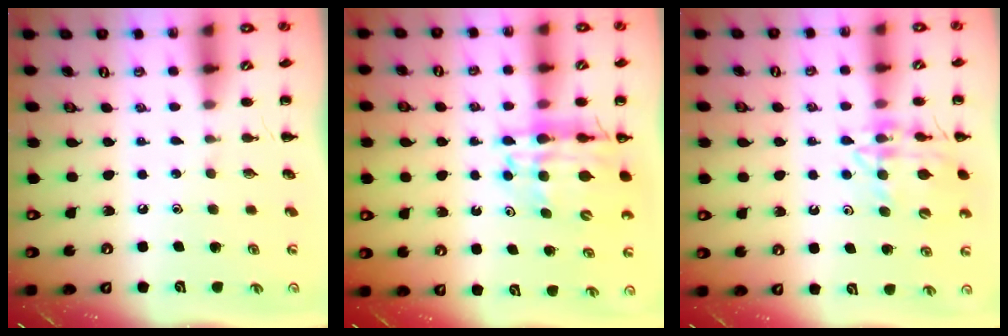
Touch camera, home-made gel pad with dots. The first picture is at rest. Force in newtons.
{"total": 13.5, "press": 12.9, "slide": 3.9}
{"total": 13.9, "press": 13.7, "slide": 2.1}